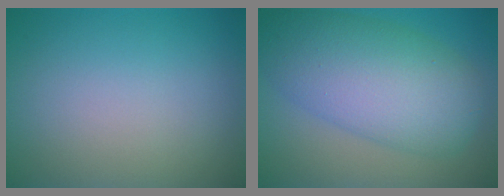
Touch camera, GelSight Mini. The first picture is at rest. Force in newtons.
{"total": 9.4, "press": 9.3, "slide": 0.3}